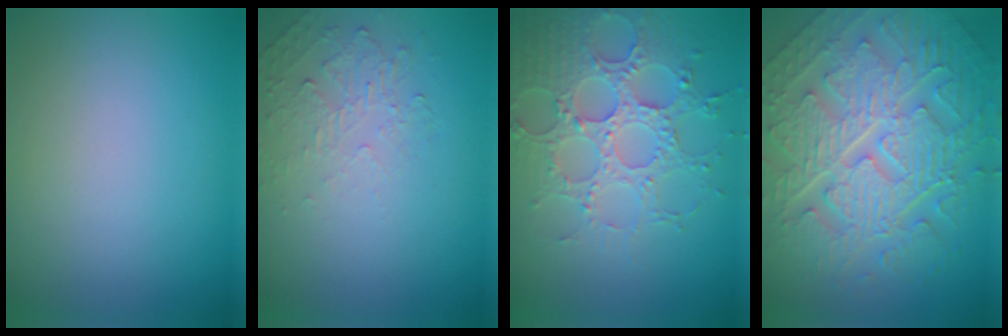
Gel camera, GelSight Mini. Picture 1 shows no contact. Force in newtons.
{"total": 2.1, "press": 0.7, "slide": 2.0}
{"total": 5.2, "press": 4.9, "slide": 1.8}
{"total": 10.4, "press": 7.1, "slide": 7.6}